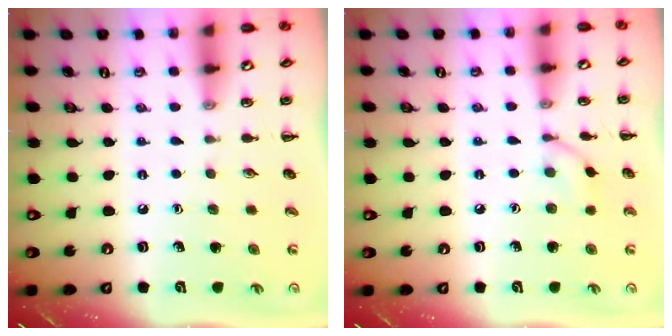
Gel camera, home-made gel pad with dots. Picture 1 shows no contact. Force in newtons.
{"total": 4.6, "press": 4.4, "slide": 1.3}